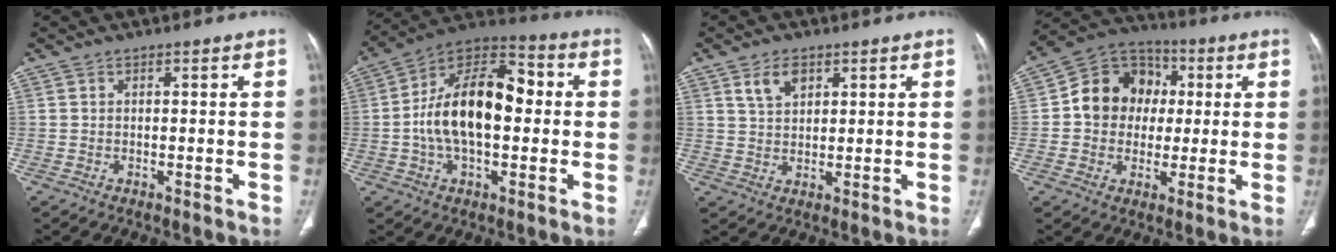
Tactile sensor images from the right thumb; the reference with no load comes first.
{"total": 18.6, "force": [0.1, 10.3, 15.5], "torque": [-0.255, 0.036, -0.007]}
{"total": 4.7, "force": [2.5, 2.8, 2.8], "torque": [-0.041, -0.011, 0.051]}
{"total": 13.0, "force": [1.0, 11.2, 6.5], "torque": [-0.064, 0.023, 0.007]}